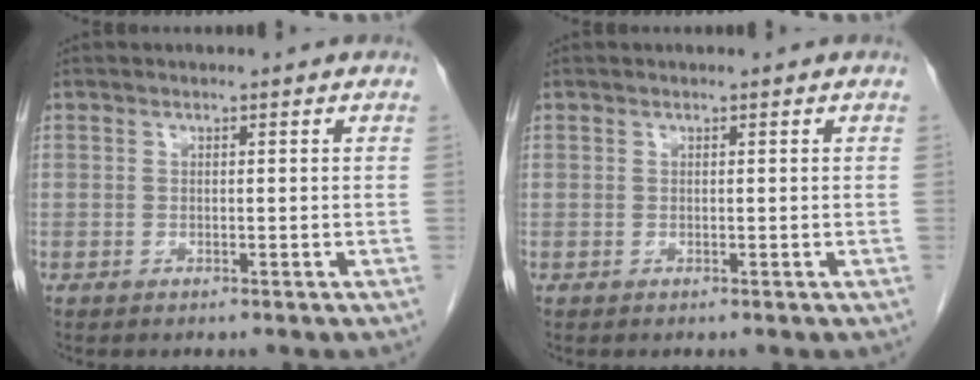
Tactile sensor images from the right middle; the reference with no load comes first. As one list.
[{"total": 0.0}]